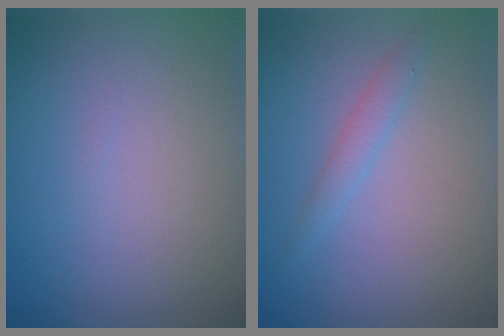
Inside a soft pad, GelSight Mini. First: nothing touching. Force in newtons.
{"total": 1.4, "press": 1.4, "slide": 0.1}